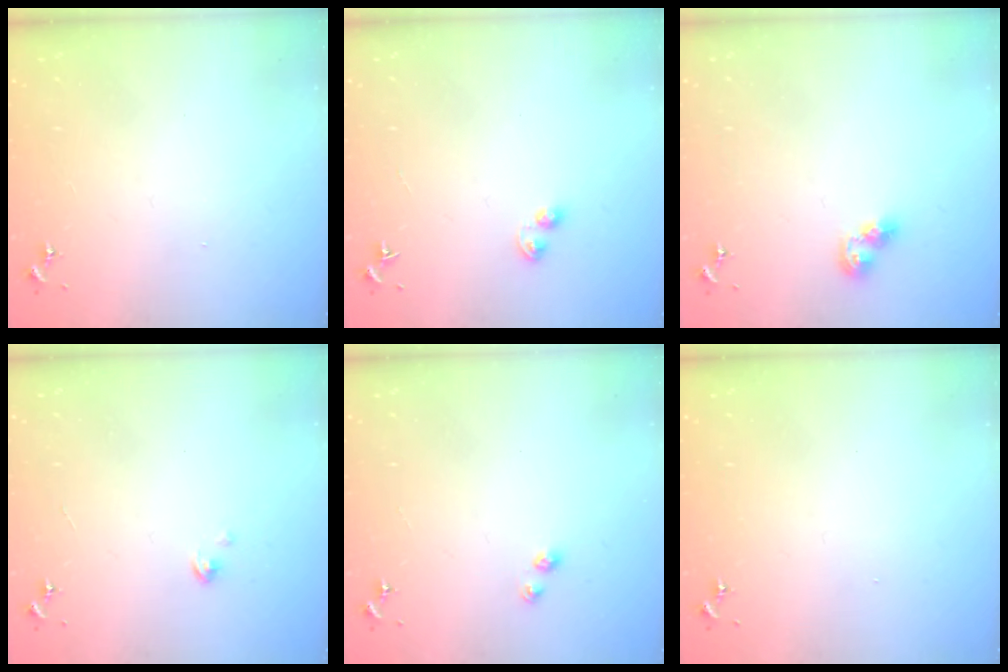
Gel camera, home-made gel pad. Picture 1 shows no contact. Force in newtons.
{"total": 2.7, "press": 2.7, "slide": 0.4}
{"total": 7.5, "press": 7.4, "slide": 0.6}
{"total": 2.5, "press": 2.4, "slide": 0.2}
{"total": 2.6, "press": 2.6, "slide": 0.3}
{"total": 0.0}